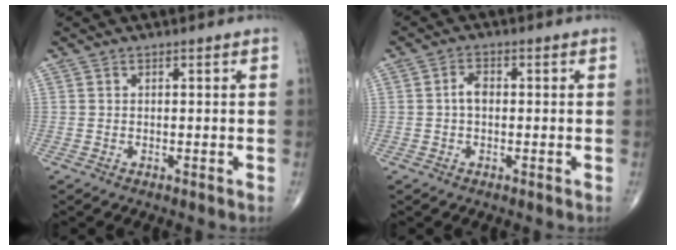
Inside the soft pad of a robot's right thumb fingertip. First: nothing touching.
{"total": 2.6, "force": [-0.1, 1.7, 2.0], "torque": [-0.031, 0.009, -0.007]}